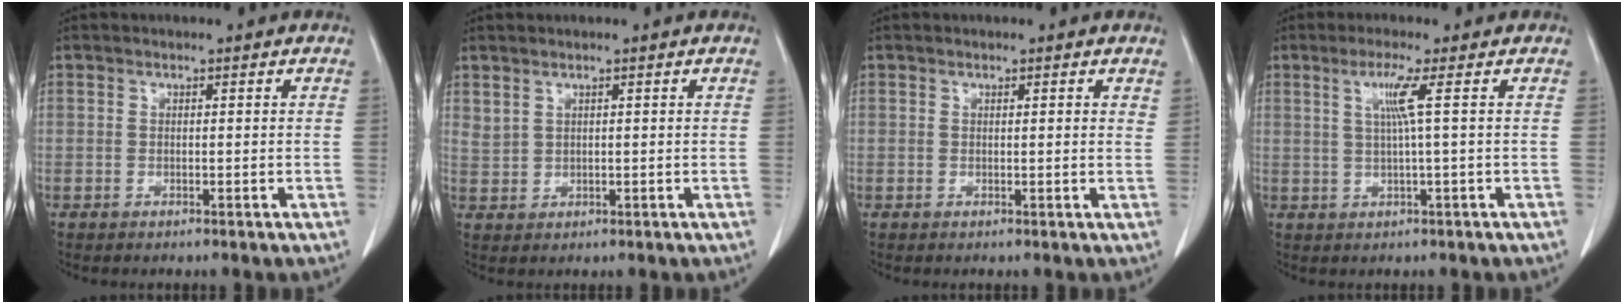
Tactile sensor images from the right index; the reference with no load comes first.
{"total": 1.7, "force": [1.4, 0.7, 0.6], "torque": [-0.011, -0.001, 0.033]}
{"total": 1.0, "force": [0.7, 0.2, 0.7], "torque": [-0.009, 0.000, 0.006]}
{"total": 3.7, "force": [1.0, -1.1, 3.4], "torque": [-0.074, 0.000, 0.022]}